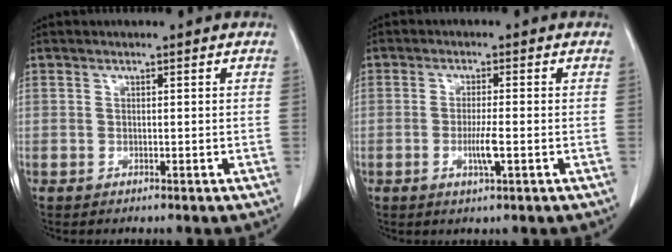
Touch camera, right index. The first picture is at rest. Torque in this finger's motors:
{"motor_torque": [0.56, 0.07, 0.33, 0.09]}